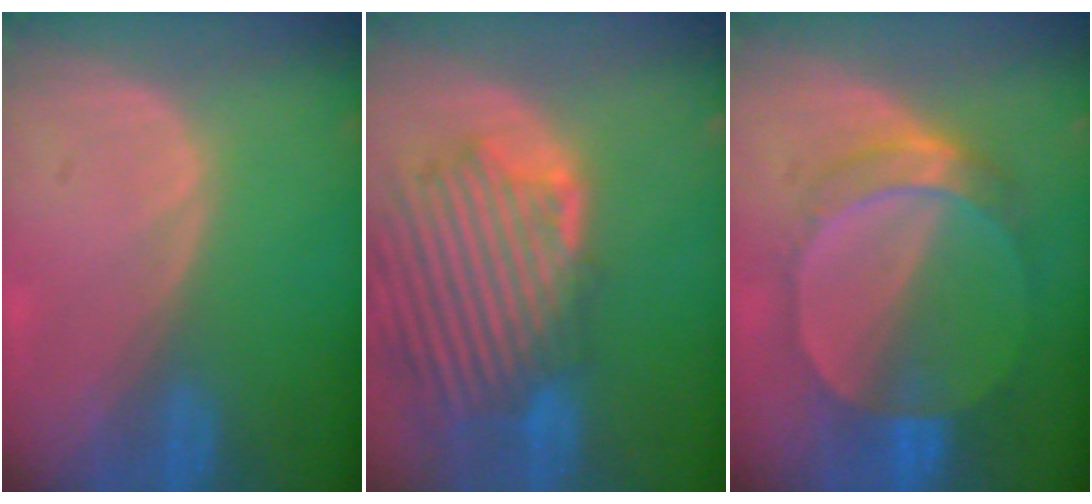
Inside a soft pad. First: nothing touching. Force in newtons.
{"total": 12.9, "press": 11.5, "slide": 6.0}
{"total": 7.3, "press": 6.4, "slide": 3.6}